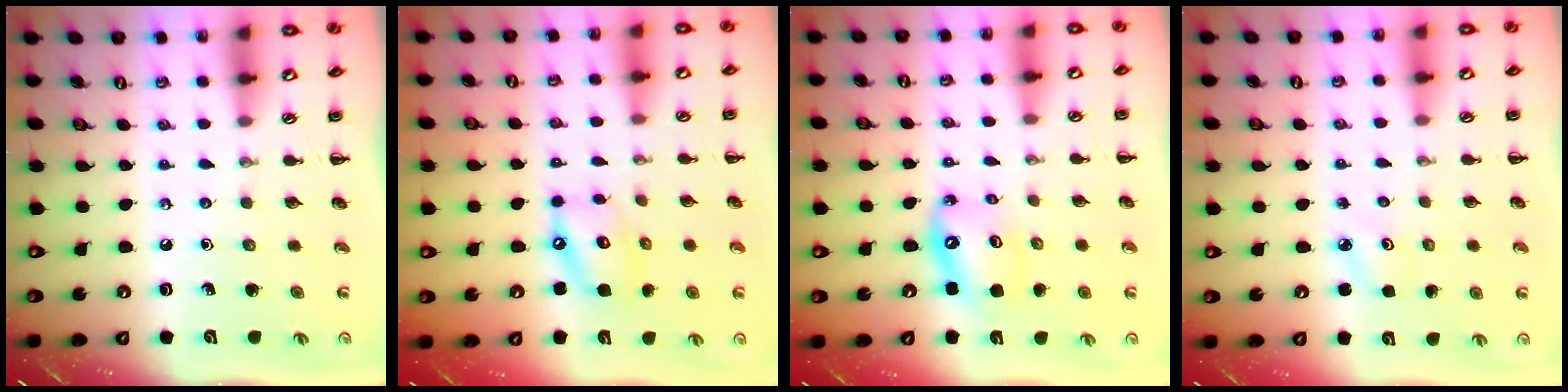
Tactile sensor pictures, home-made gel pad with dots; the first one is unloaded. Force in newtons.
{"total": 10.9, "press": 10.7, "slide": 2.0}
{"total": 9.6, "press": 9.3, "slide": 2.4}
{"total": 2.5, "press": 2.4, "slide": 0.7}